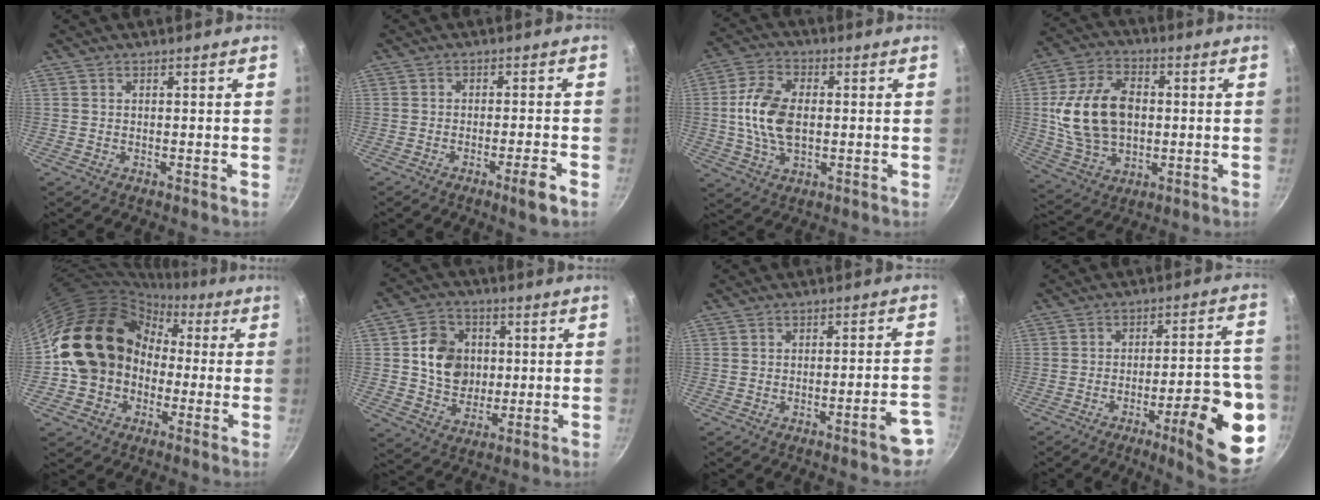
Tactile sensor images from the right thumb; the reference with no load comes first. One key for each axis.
{"total": 4.6, "fx": -2.5, "fy": 0.2, "fz": 3.8, "tx": -0.061, "ty": 0.017, "tz": -0.034}
{"total": 11.2, "fx": 0.2, "fy": 7.0, "fz": 8.8, "tx": -0.160, "ty": 0.014, "tz": -0.002}
{"total": 16.7, "fx": 0.7, "fy": 11.6, "fz": 12.0, "tx": -0.206, "ty": 0.010, "tz": 0.018}
{"total": 19.0, "fx": -1.1, "fy": 16.1, "fz": 9.9, "tx": -0.140, "ty": 0.066, "tz": -0.023}
{"total": 11.5, "fx": 1.5, "fy": 9.8, "fz": 5.7, "tx": -0.061, "ty": 0.003, "tz": 0.027}
{"total": 6.2, "fx": -3.7, "fy": 1.3, "fz": 4.8, "tx": -0.045, "ty": 0.036, "tz": -0.038}
{"total": 18.9, "fx": -7.3, "fy": 5.2, "fz": 16.7, "tx": -0.183, "ty": 0.031, "tz": -0.098}